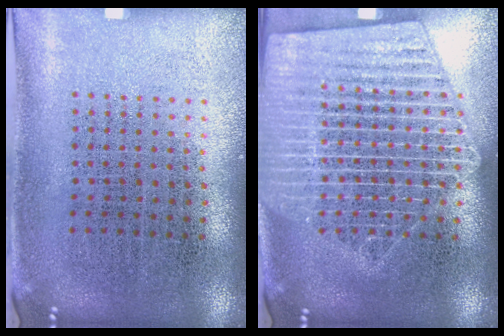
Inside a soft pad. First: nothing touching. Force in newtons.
{"total": 3.4, "press": 3.4, "slide": 0.4}